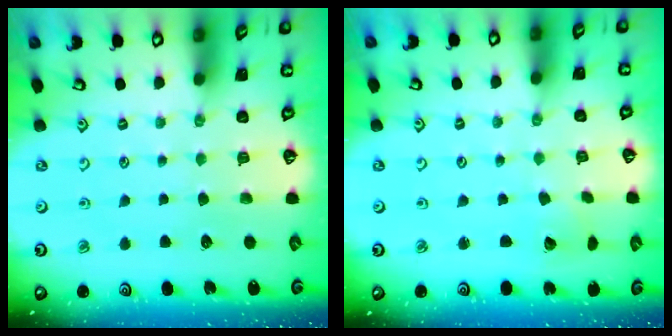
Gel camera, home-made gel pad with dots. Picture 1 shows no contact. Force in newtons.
{"total": 2.4, "press": 2.4, "slide": 0.1}